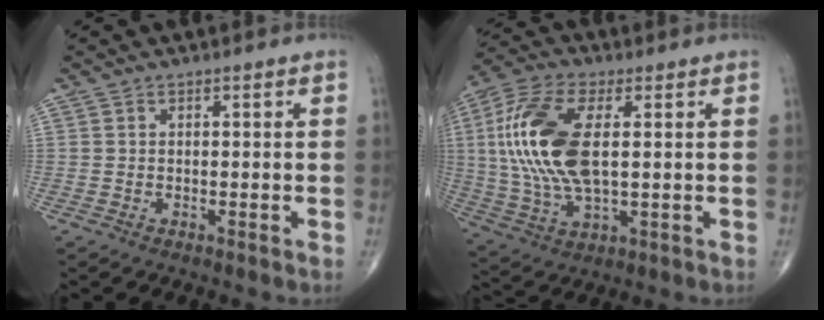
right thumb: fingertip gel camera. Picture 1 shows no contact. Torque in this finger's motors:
{"motor_torque": [1.88, 2.67, 2.05, 0.66, 0.72]}